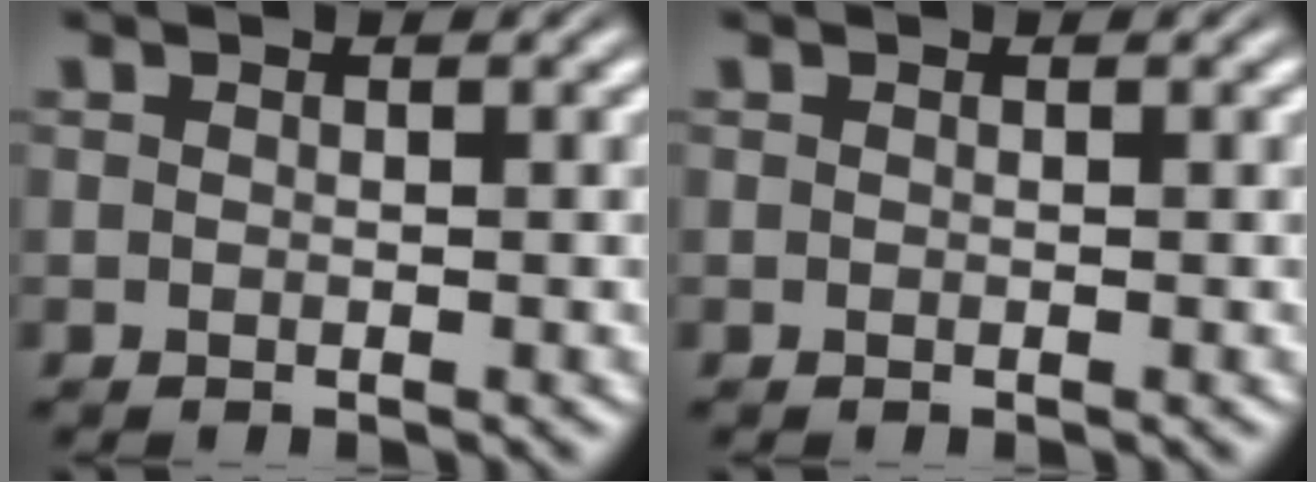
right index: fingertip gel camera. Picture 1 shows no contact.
{"total": 0.0}